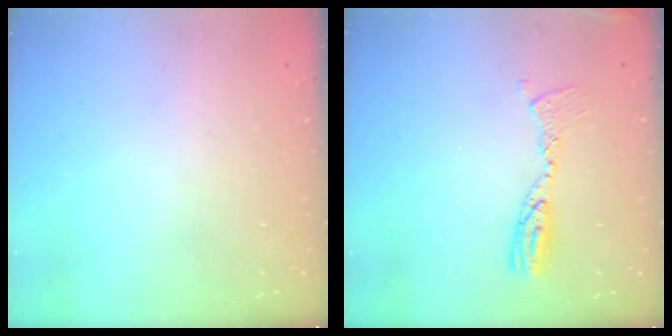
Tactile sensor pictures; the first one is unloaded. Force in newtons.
{"total": 10.5, "press": 10.5, "slide": 1.0}